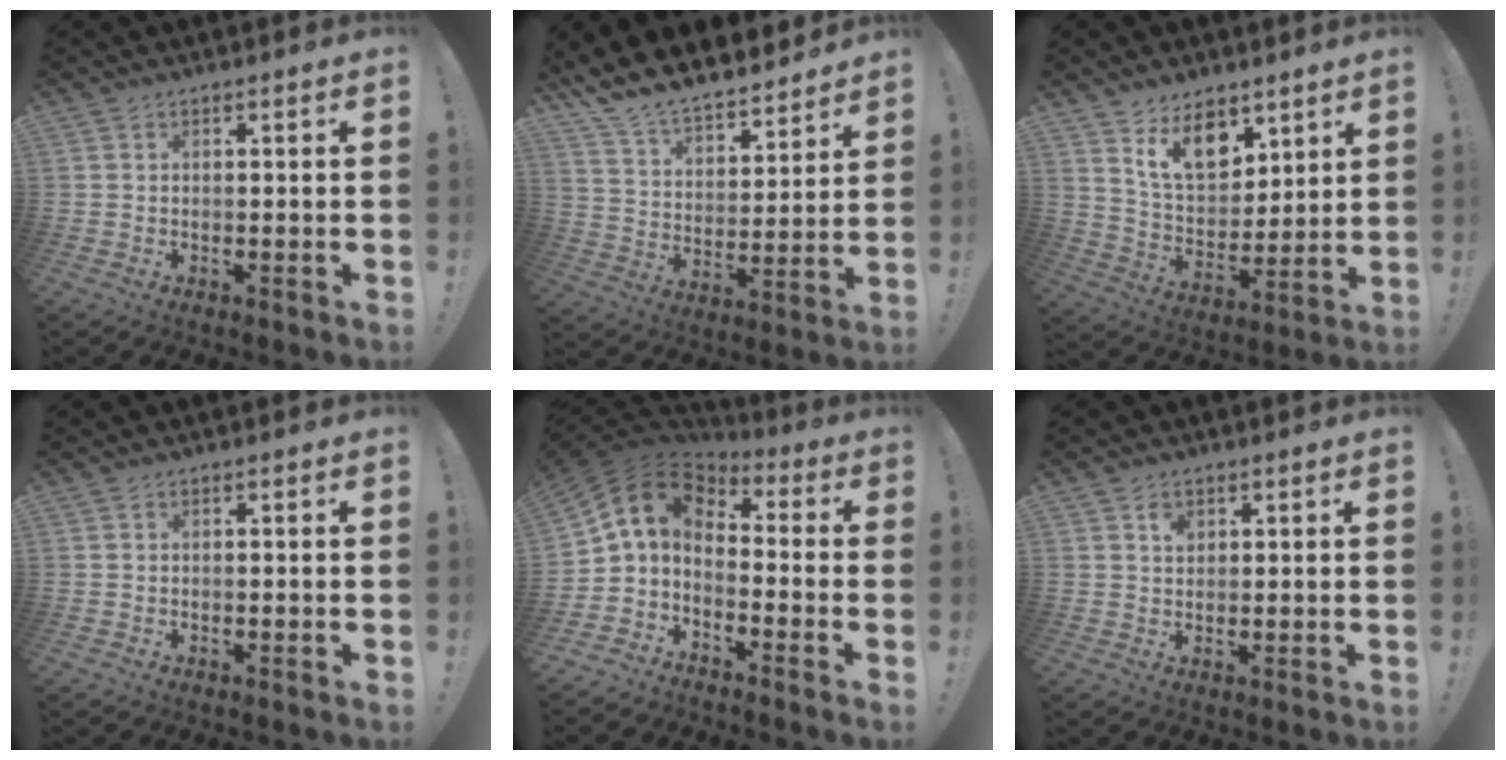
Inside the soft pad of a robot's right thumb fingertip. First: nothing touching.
{"total": 11.2, "force": [10.6, 2.9, 2.5], "torque": [-0.072, -0.095, 0.192]}
{"total": 13.9, "force": [9.0, 8.1, 6.8], "torque": [-0.100, -0.056, 0.169]}
{"total": 0.0}
{"total": 8.4, "force": [0.1, 5.7, 6.1], "torque": [-0.129, 0.002, 0.000]}
{"total": 2.4, "force": [1.2, 1.8, 1.1], "torque": [-0.005, -0.005, 0.019]}